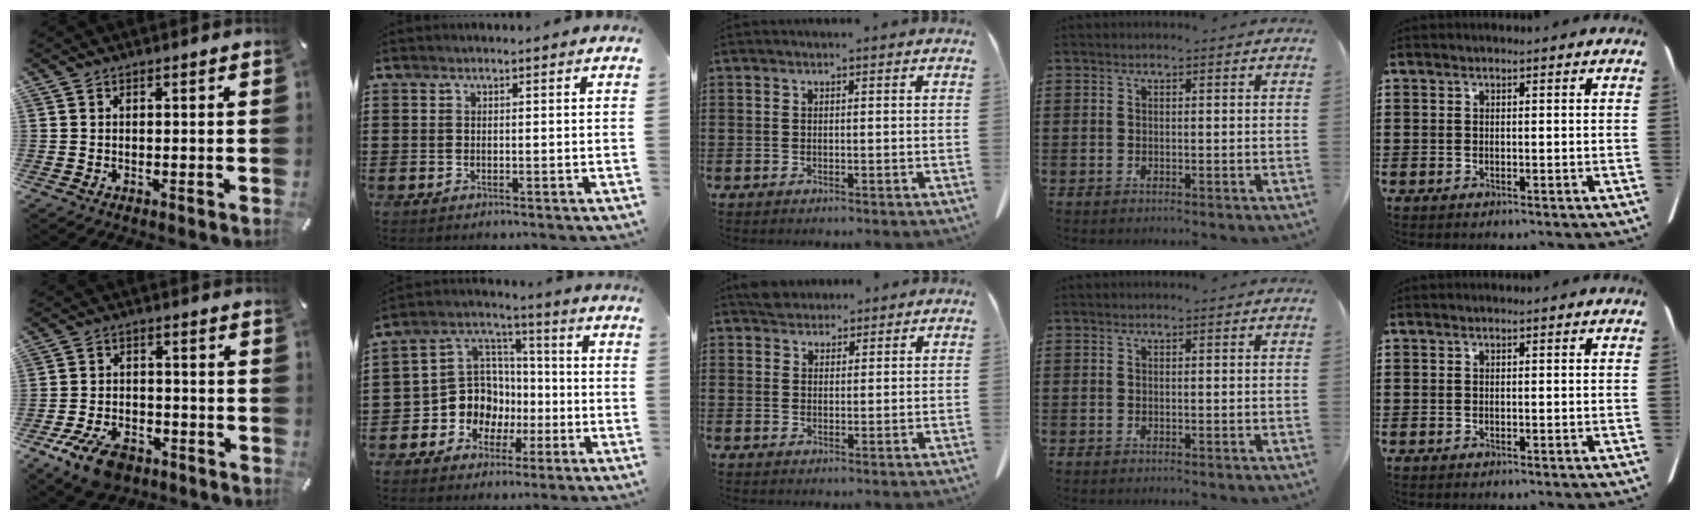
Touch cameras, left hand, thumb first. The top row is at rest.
{"thumb": {"total": 9.1, "force": [-5.6, 5.3, 4.9], "torque": [-0.098, 0.028, -0.101]}, "index": {"total": 10.1, "force": [-2.6, 9.3, 2.9], "torque": [-0.107, 0.009, -0.048]}, "middle": {"total": 2.9, "force": [2.6, 1.1, 0.3], "torque": [-0.006, 0.001, 0.051]}}